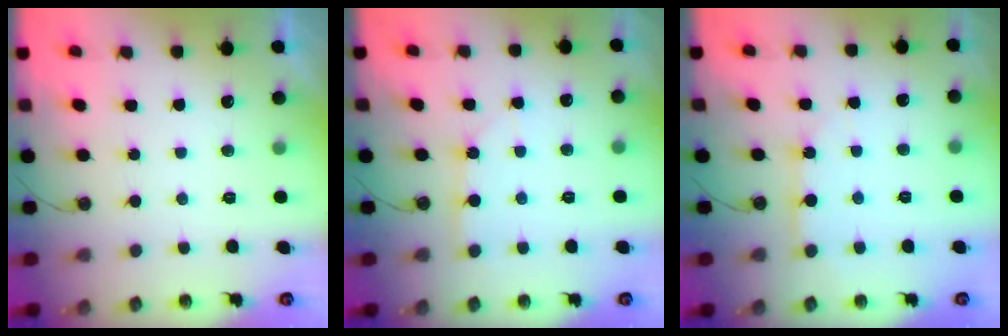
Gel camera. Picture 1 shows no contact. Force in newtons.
{"total": 2.8, "press": 2.8, "slide": 0.3}
{"total": 5.2, "press": 5.2, "slide": 0.5}